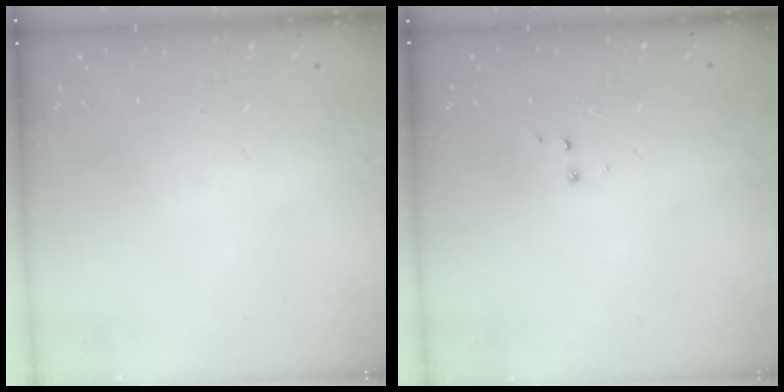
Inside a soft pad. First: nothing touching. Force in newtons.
{"total": 3.3, "press": 3.3, "slide": 0.4}